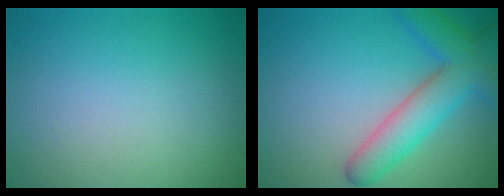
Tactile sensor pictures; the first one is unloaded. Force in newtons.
{"total": 5.8, "press": 5.8, "slide": 0.2}